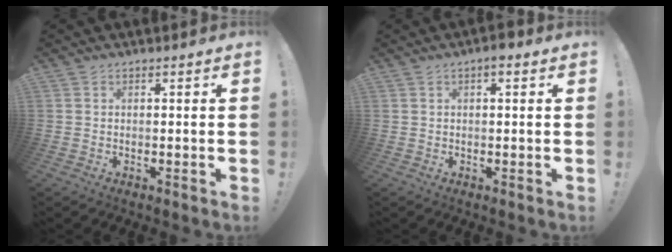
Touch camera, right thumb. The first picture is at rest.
{"total": 2.5, "force": [0.9, 0.7, 2.2], "torque": [-0.019, -0.004, 0.010]}